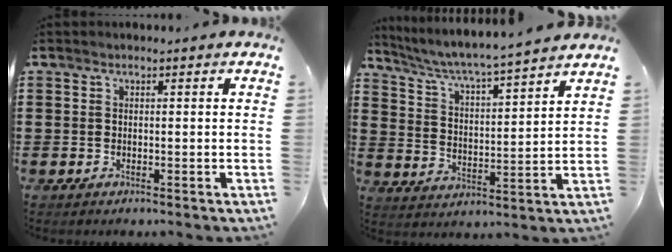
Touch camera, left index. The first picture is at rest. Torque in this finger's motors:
{"motor_torque": [1.71, -0.43, 0.52, 0.14]}